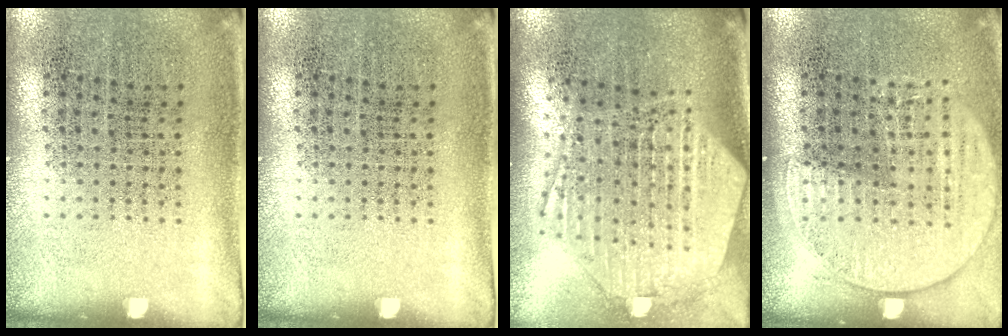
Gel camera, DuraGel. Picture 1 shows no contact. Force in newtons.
{"total": 0.0}
{"total": 2.7, "press": 2.2, "slide": 1.6}
{"total": 1.5, "press": 1.3, "slide": 0.7}